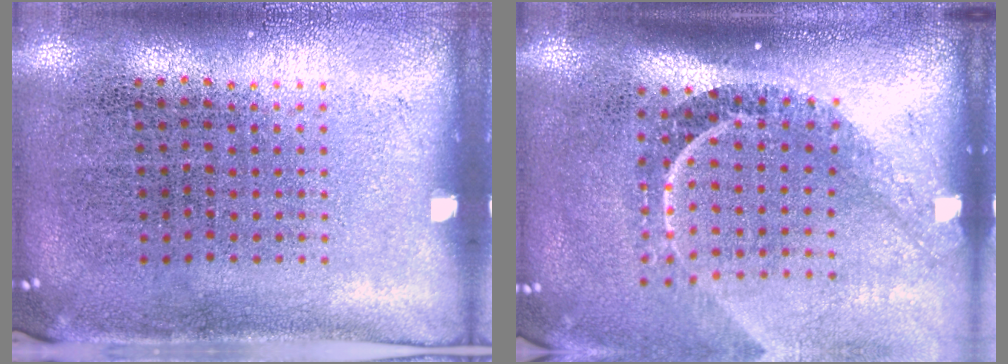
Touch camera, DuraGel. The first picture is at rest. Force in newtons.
{"total": 2.3, "press": 1.6, "slide": 1.6}